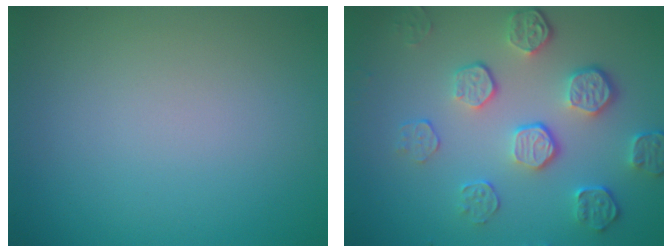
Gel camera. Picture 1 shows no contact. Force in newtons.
{"total": 5.3, "press": 3.8, "slide": 3.7}